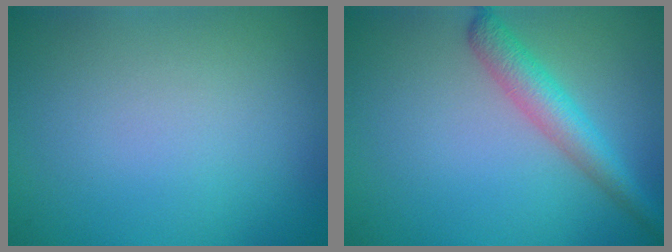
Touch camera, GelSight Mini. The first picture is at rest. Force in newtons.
{"total": 3.5, "press": 3.5, "slide": 0.1}